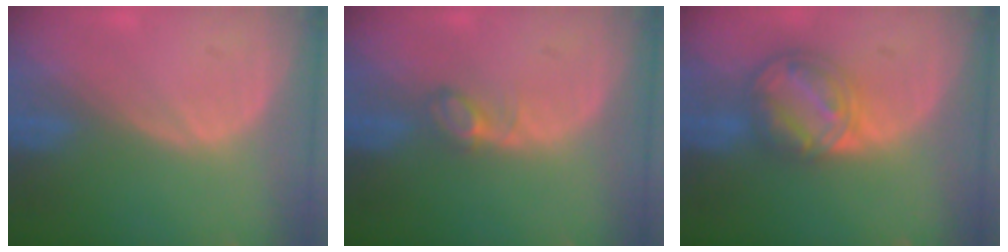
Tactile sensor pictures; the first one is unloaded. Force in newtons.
{"total": 2.5, "press": 2.4, "slide": 0.3}
{"total": 8.1, "press": 6.9, "slide": 4.2}